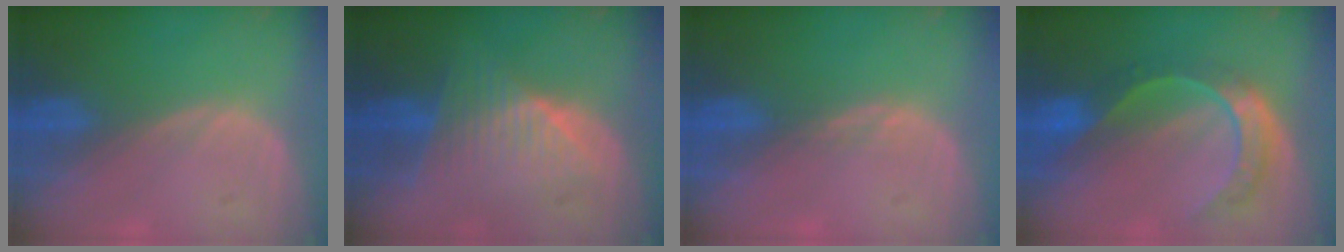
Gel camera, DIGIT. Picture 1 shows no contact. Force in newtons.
{"total": 7.9, "press": 7.0, "slide": 3.6}
{"total": 1.0, "press": 0.8, "slide": 0.7}
{"total": 8.3, "press": 6.9, "slide": 4.6}